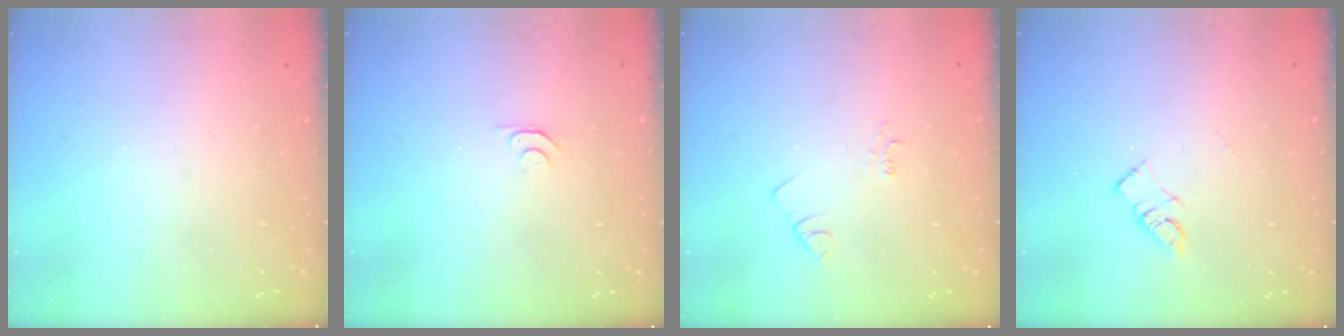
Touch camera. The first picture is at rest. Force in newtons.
{"total": 4.6, "press": 4.5, "slide": 0.7}
{"total": 2.1, "press": 2.1, "slide": 0.4}
{"total": 5.5, "press": 5.4, "slide": 0.5}